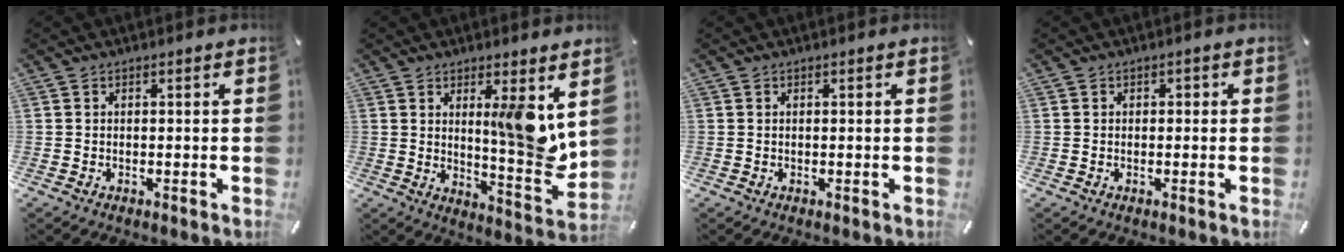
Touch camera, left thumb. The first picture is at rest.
{"total": 10.6, "force": [3.7, 1.8, 9.8], "torque": [-0.130, -0.047, 0.056]}
{"total": 0.0}
{"total": 0.9, "force": [-0.2, 0.9, 0.3], "torque": [-0.006, 0.005, -0.006]}